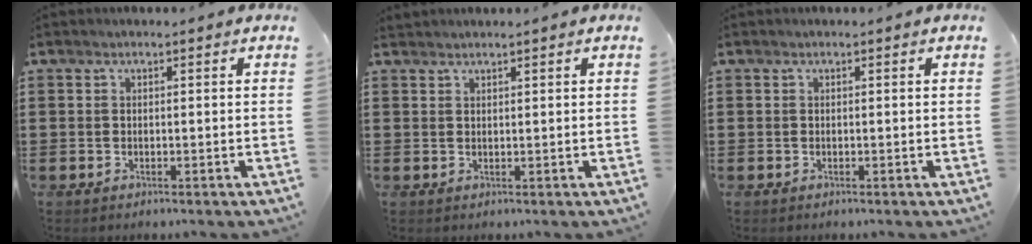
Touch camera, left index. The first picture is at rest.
{"total": 1.0, "force": [1.0, -0.1, 0.2], "torque": [-0.005, -0.002, 0.020]}
{"total": 0.0}